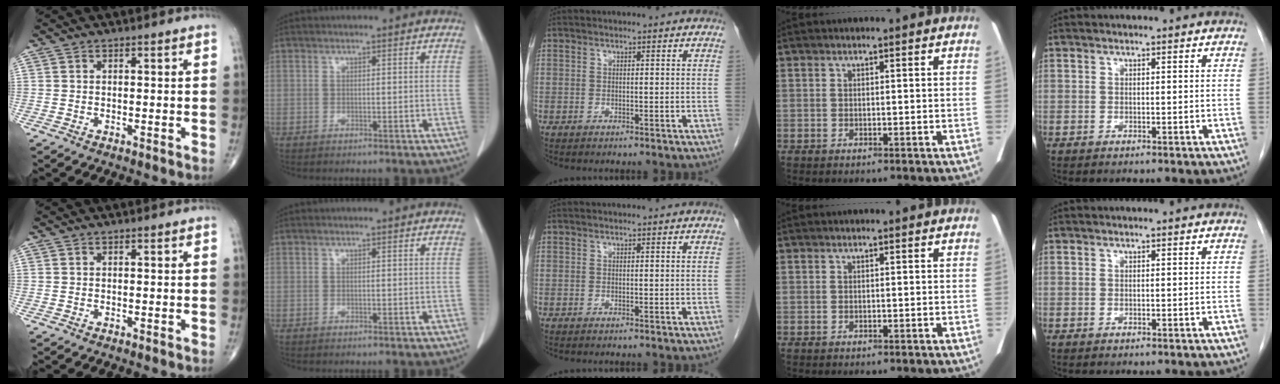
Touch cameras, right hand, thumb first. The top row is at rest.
{}